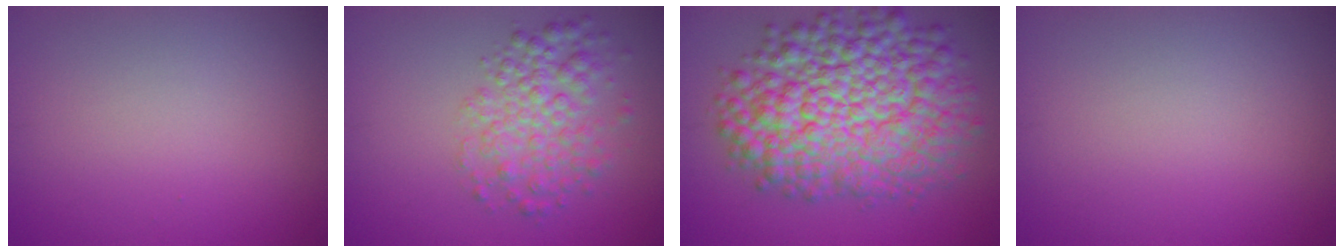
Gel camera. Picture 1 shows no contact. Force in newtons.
{"total": 4.3, "press": 4.3, "slide": 0.2}
{"total": 12.8, "press": 12.8, "slide": 0.4}
{"total": 0.0}